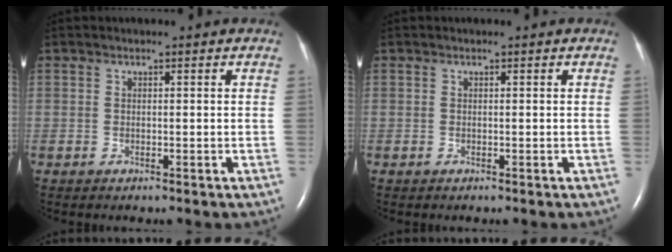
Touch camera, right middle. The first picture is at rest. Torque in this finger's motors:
{"motor_torque": [0.13, -0.23, 0.00, 0.02]}